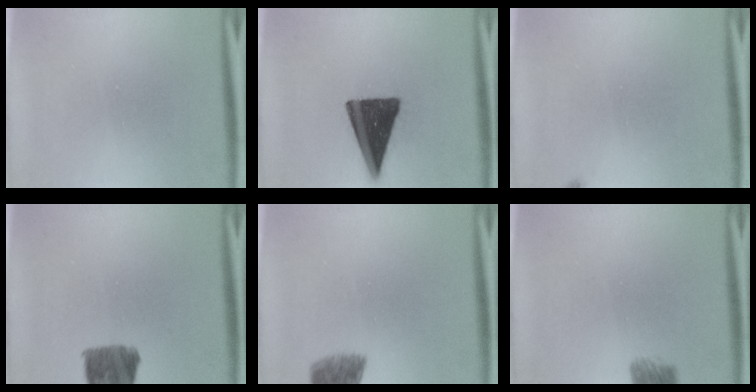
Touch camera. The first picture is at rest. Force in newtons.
{"total": 16.6}
{"total": 1.1}
{"total": 9.7}
{"total": 6.8}
{"total": 3.9}